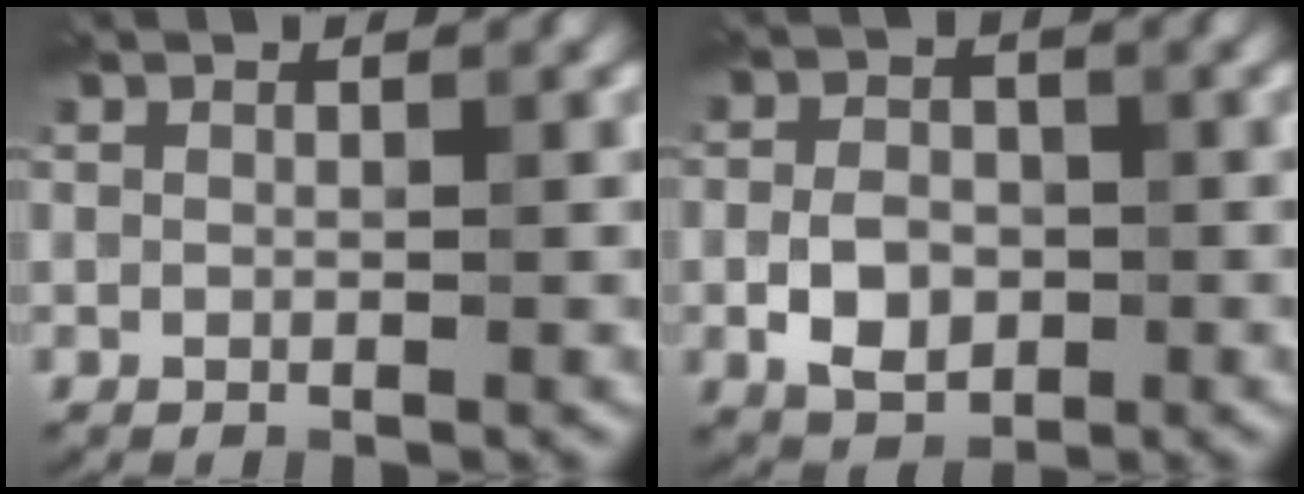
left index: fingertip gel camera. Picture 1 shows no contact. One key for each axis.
{"total": 3.5, "fx": -1.2, "fy": 2.4, "fz": 2.2, "tx": -0.042, "ty": -0.001, "tz": -0.020}